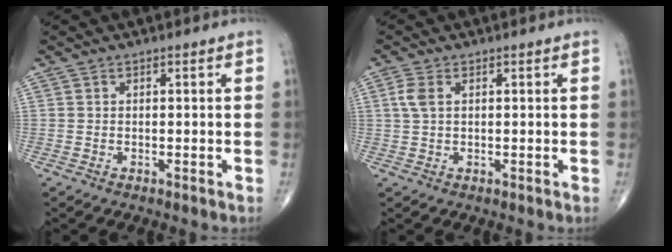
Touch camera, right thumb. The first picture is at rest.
{"total": 2.9, "force": [0.8, 1.6, 2.3], "torque": [-0.062, 0.009, 0.017]}